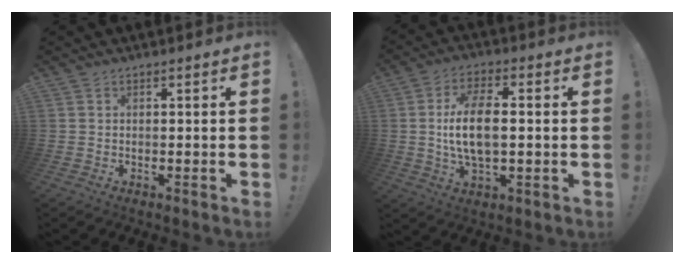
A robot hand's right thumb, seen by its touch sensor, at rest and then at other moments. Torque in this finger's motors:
{"motor_torque": [-0.02, 0.75, 0.59, 0.51, 0.15]}